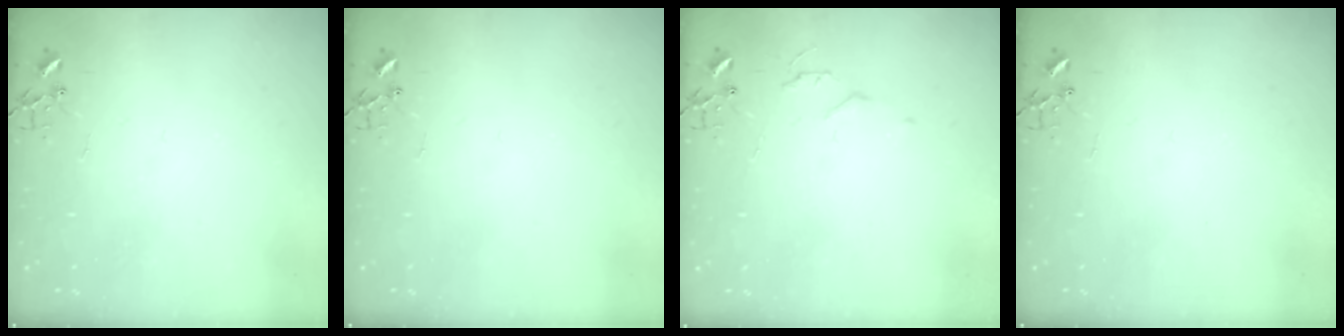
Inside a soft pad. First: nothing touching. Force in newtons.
{"total": 0.0}
{"total": 5.0, "press": 5.0, "slide": 0.7}
{"total": 0.0}